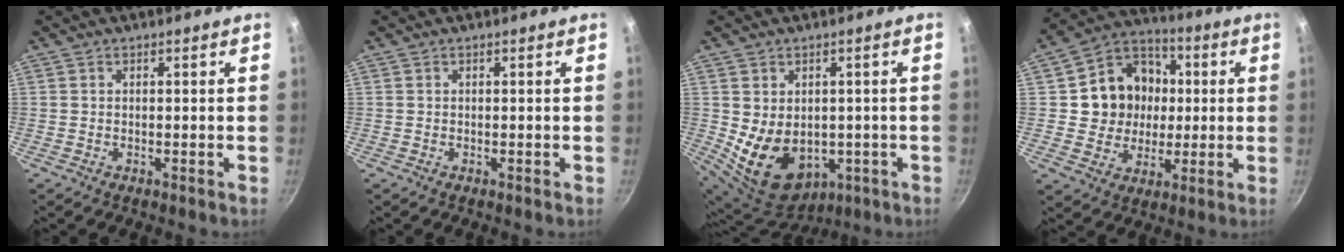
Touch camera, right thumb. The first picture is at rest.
{"total": 0.0}
{"total": 13.1, "force": [-1.1, 9.9, 8.5], "torque": [-0.126, -0.015, 0.015]}
{"total": 14.4, "force": [1.5, 12.9, 6.3], "torque": [-0.074, 0.018, 0.019]}